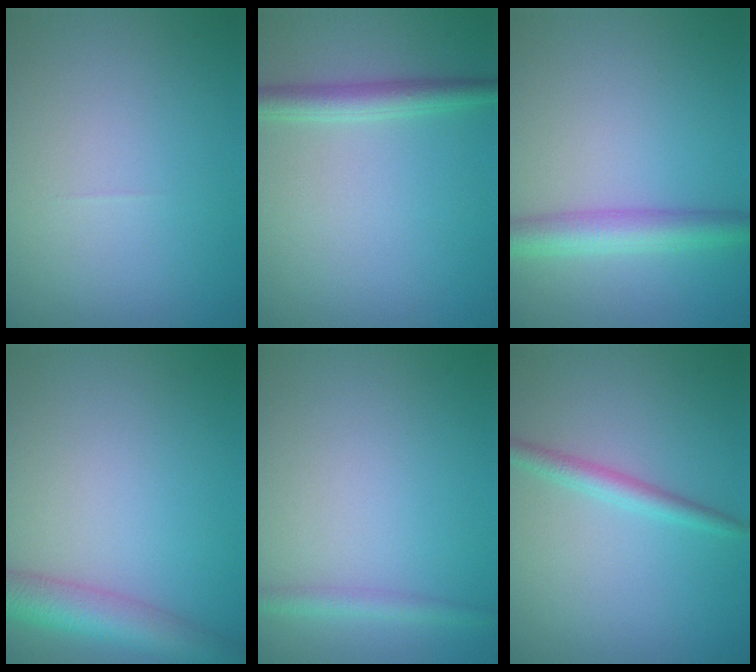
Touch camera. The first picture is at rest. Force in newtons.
{"total": 2.7, "press": 2.7, "slide": 0.1}
{"total": 3.7, "press": 3.7, "slide": 0.1}
{"total": 4.9, "press": 4.9, "slide": 0.2}
{"total": 1.6, "press": 1.6, "slide": 0.0}
{"total": 2.2, "press": 2.1, "slide": 0.0}